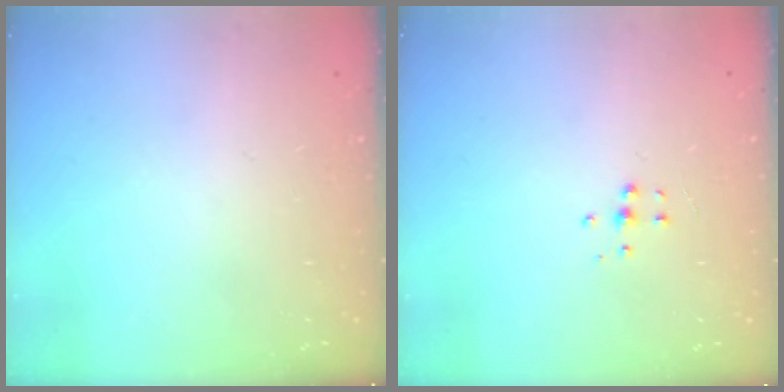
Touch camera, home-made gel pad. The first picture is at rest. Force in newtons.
{"total": 4.9, "press": 4.9, "slide": 0.4}